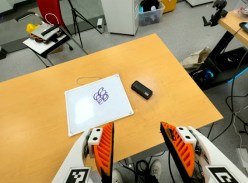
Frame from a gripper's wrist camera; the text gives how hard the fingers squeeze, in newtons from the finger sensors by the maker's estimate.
{"total": 0.0}